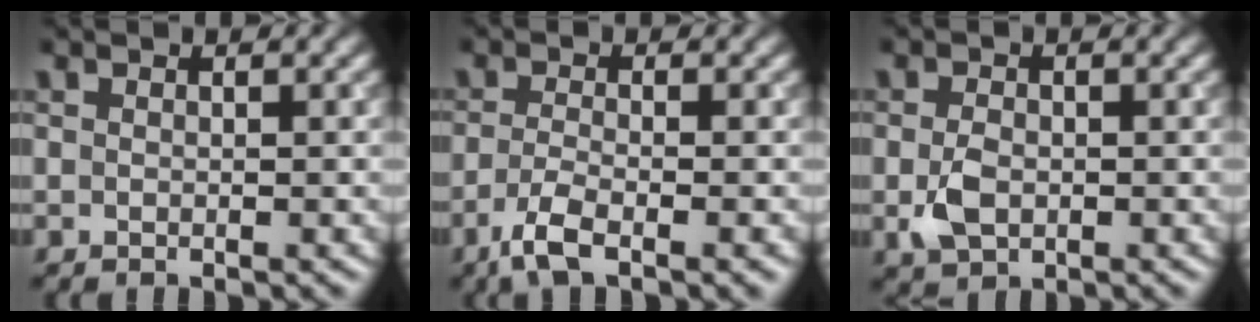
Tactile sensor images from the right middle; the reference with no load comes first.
{"total": 3.9, "force": [-2.1, 1.1, 3.1], "torque": [-0.059, -0.009, -0.048]}
{"total": 2.7, "force": [-0.5, 1.8, 1.9], "torque": [-0.040, -0.004, -0.008]}